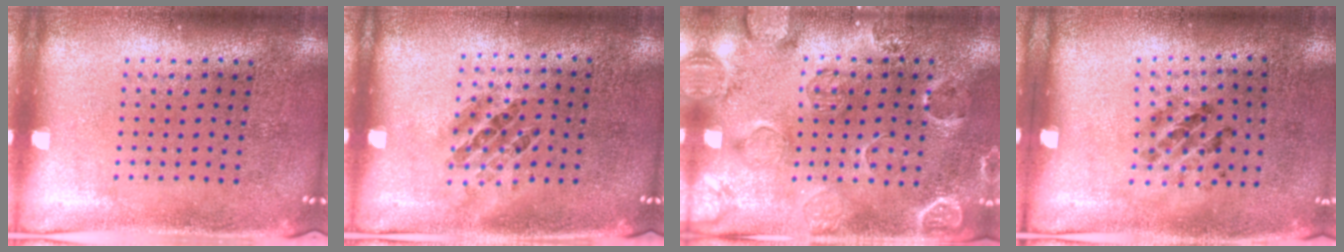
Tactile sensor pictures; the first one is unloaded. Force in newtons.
{"total": 0.9, "press": 0.8, "slide": 0.5}
{"total": 2.6, "press": 2.0, "slide": 1.7}
{"total": 1.4, "press": 0.7, "slide": 1.2}